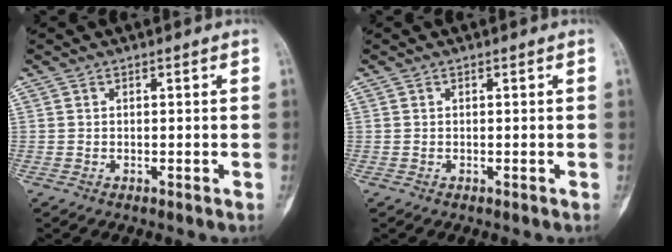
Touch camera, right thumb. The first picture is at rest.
{"total": 0.0}